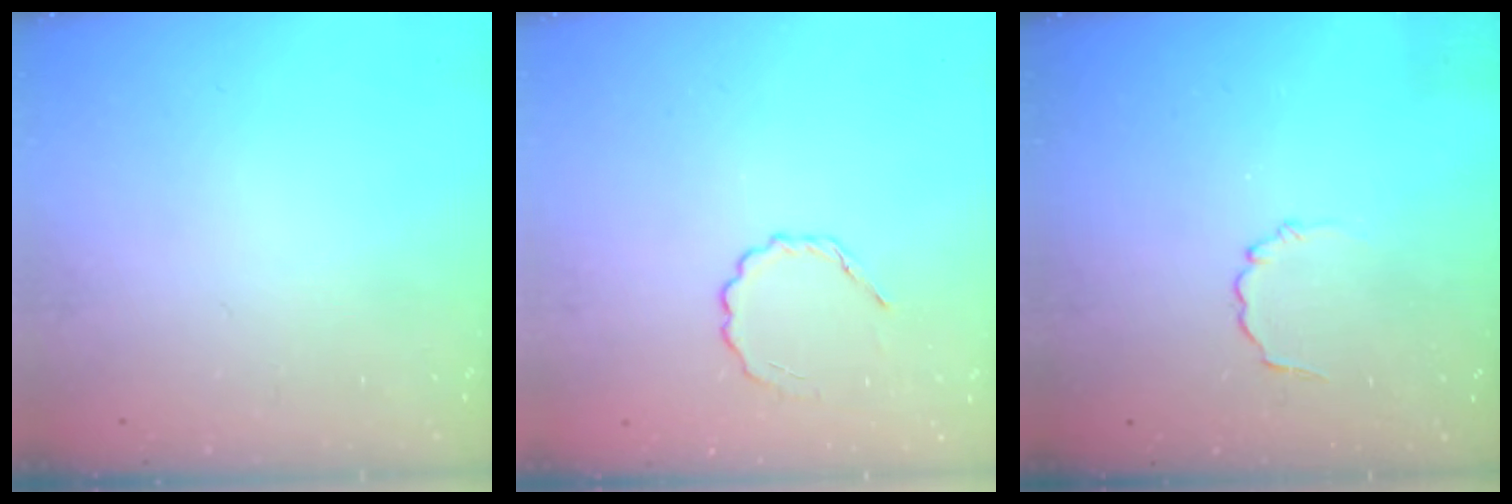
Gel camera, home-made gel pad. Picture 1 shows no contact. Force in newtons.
{"total": 2.5, "press": 2.3, "slide": 0.9}
{"total": 2.1, "press": 1.9, "slide": 0.9}